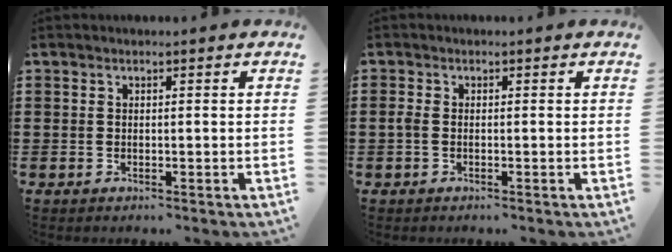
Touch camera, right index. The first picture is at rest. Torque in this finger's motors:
{"motor_torque": [1.32, 0.01, 0.06, 0.05]}